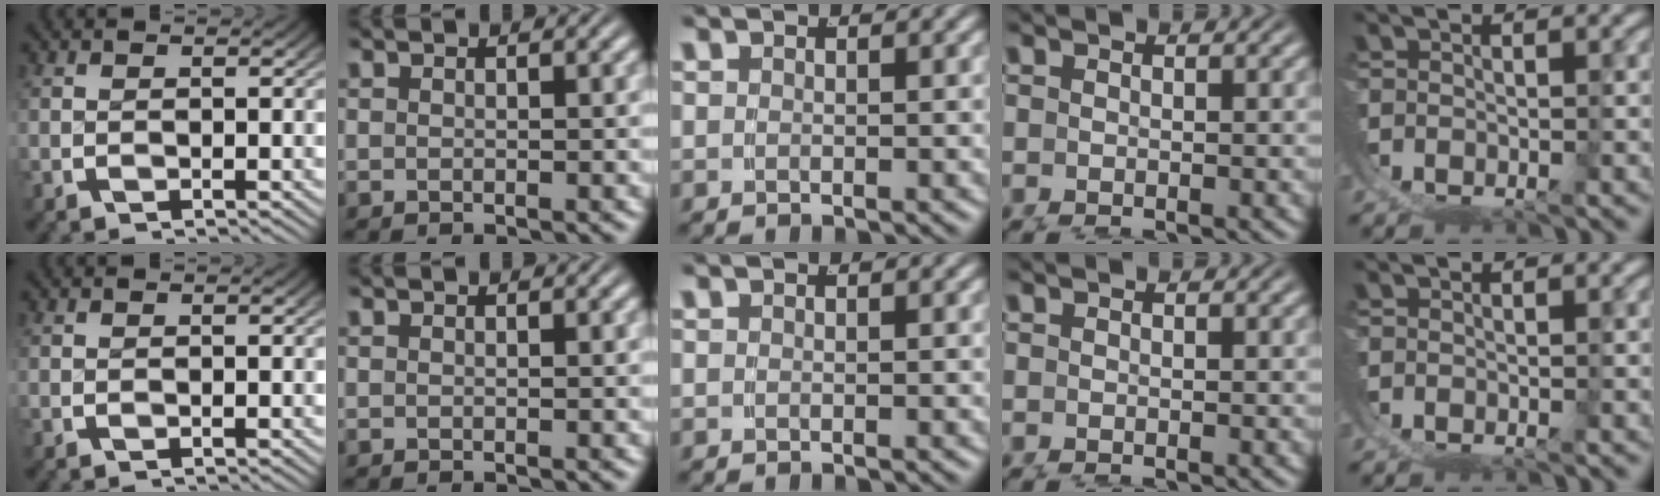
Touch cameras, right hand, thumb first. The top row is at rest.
{}